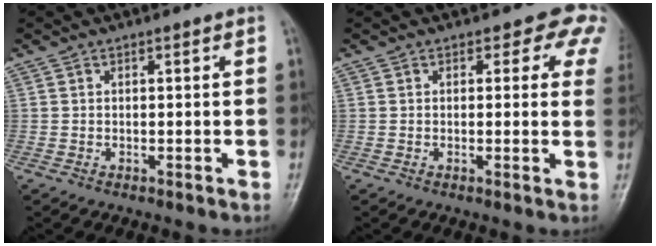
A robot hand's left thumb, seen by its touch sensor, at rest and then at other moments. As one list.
[{"total": 5.6, "force": [3.2, 3.3, 3.3], "torque": [0.001, -0.011, 0.015]}]